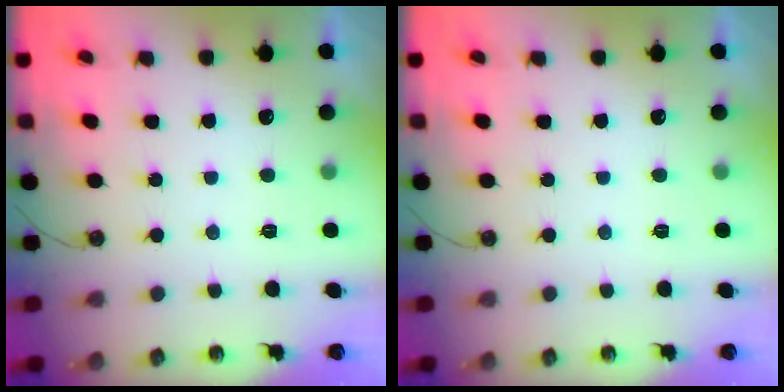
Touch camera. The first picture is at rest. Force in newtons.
{"total": 0.0}